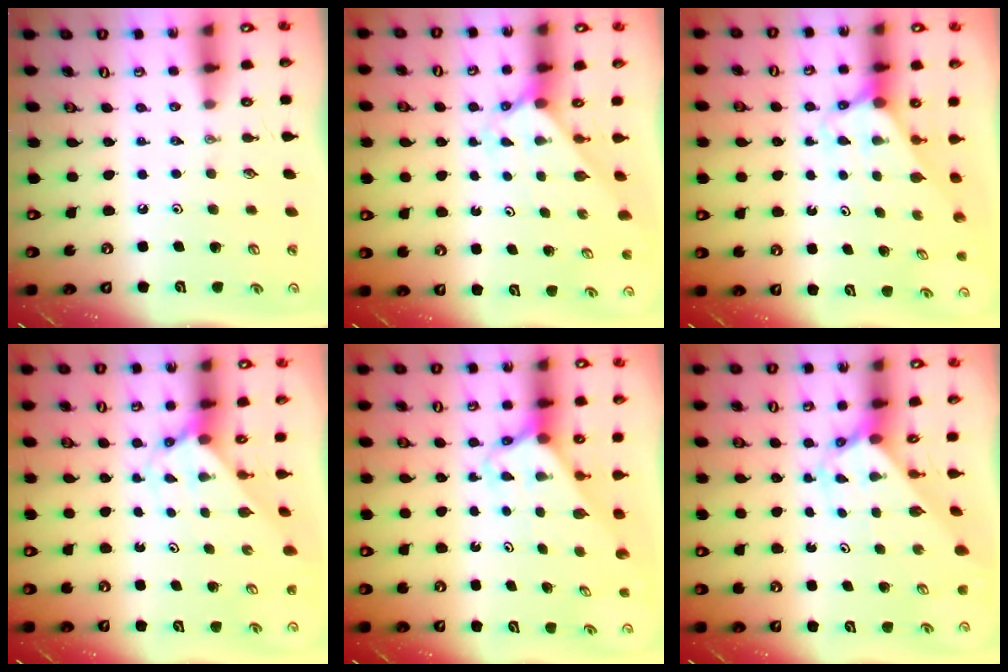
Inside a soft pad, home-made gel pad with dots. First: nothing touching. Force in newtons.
{"total": 1.9, "press": 1.9, "slide": 0.1}
{"total": 2.6, "press": 2.6, "slide": 0.2}
{"total": 2.3, "press": 2.3, "slide": 0.2}
{"total": 2.4, "press": 2.4, "slide": 0.1}
{"total": 2.6, "press": 2.6, "slide": 0.2}